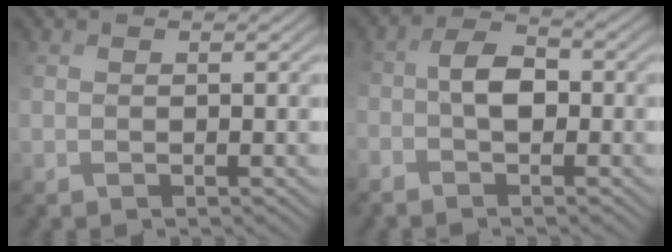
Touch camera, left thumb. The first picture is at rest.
{"total": 4.0, "force": [-1.0, 2.0, 3.3], "torque": [-0.069, 0.009, -0.025]}